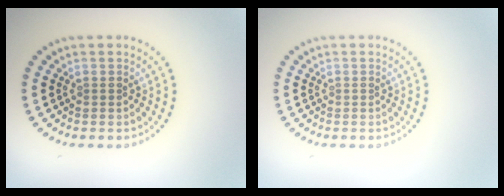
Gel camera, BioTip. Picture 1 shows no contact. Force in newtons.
{"total": 0.0}